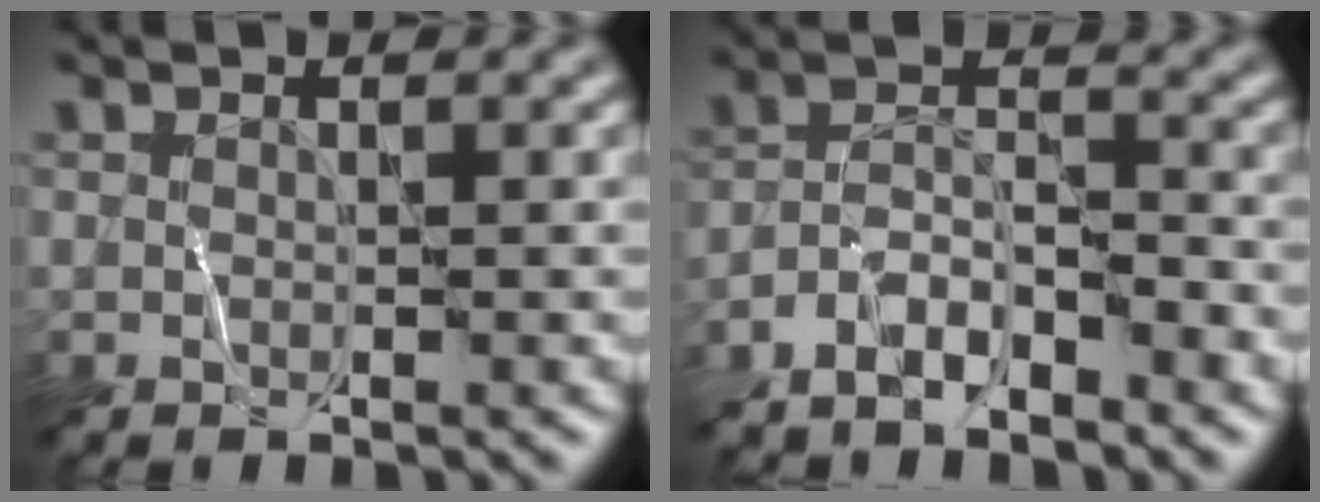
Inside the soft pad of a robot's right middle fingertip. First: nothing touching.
{"total": 4.9, "force": [-3.9, 1.2, 2.7], "torque": [-0.047, 0.006, -0.079]}